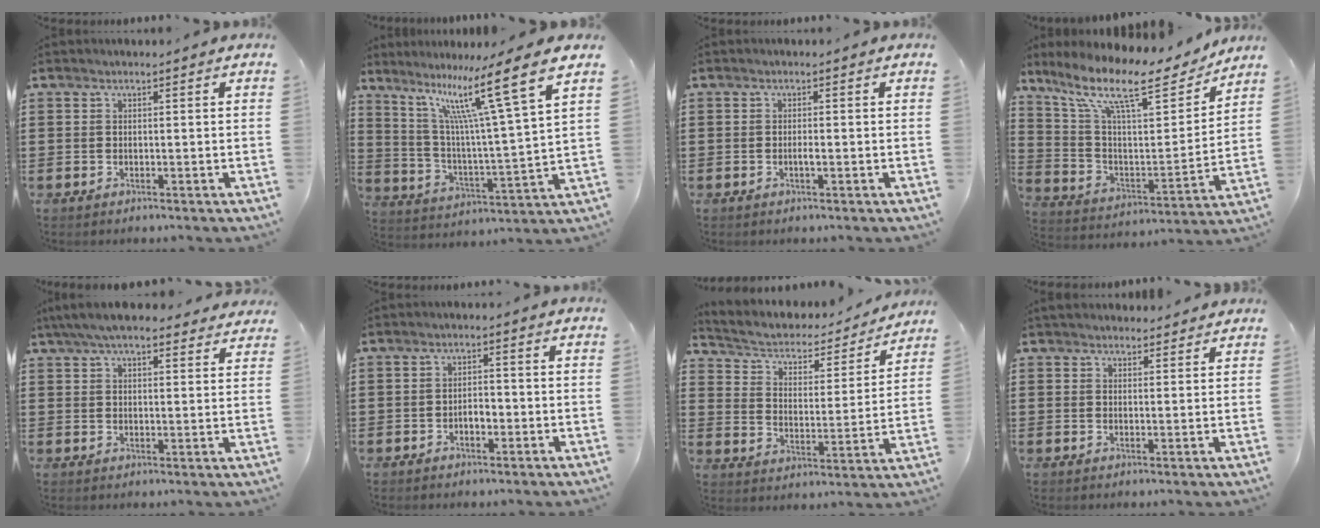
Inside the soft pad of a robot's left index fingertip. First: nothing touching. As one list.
[{"total": 13.9, "force": [8.9, 0.5, 10.6], "torque": [-0.208, -0.054, 0.131]}, {"total": 1.1, "force": [-0.3, 0.2, 1.0], "torque": [-0.019, -0.002, -0.004]}, {"total": 13.7, "force": [9.9, 3.6, 8.8], "torque": [-0.192, -0.051, 0.162]}, {"total": 6.4, "force": [5.5, 1.3, 3.1], "torque": [-0.072, -0.006, 0.102]}, {"total": 2.3, "force": [-0.8, 1.1, 1.8], "torque": [-0.037, 0.006, -0.017]}, {"total": 3.4, "force": [2.8, 1.6, 1.1], "torque": [-0.041, -0.023, 0.036]}, {"total": 2.3, "force": [2.2, 0.9, 0.2], "torque": [-0.009, 0.003, 0.042]}]